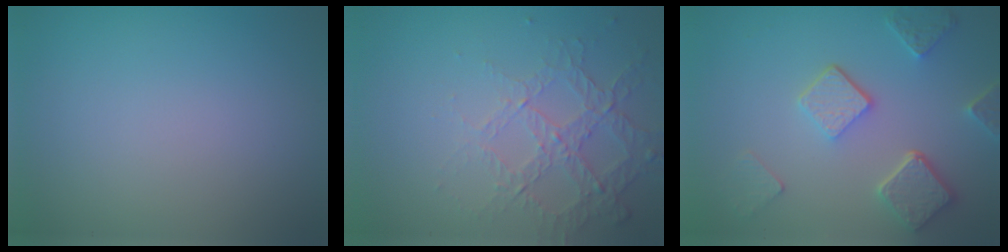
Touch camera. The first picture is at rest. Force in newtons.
{"total": 4.3, "press": 2.8, "slide": 3.3}
{"total": 5.1, "press": 3.9, "slide": 3.3}